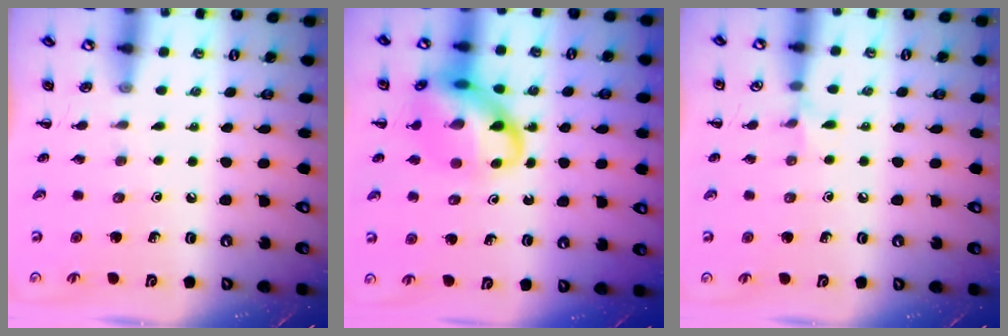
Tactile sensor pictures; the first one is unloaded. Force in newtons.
{"total": 15.5, "press": 15.4, "slide": 2.1}
{"total": 4.6, "press": 4.3, "slide": 1.7}